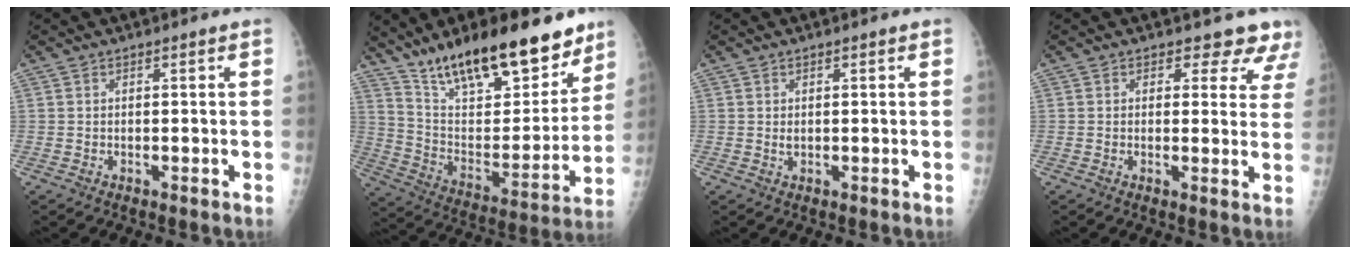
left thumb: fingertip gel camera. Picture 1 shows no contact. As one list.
[{"total": 25.1, "force": [18.2, 8.9, 14.8], "torque": [-0.193, -0.077, 0.302]}, {"total": 0.7, "force": [0.2, 0.5, 0.5], "torque": [-0.007, -0.002, 0.007]}, {"total": 6.7, "force": [5.7, 3.4, 0.8], "torque": [0.037, -0.024, 0.038]}]